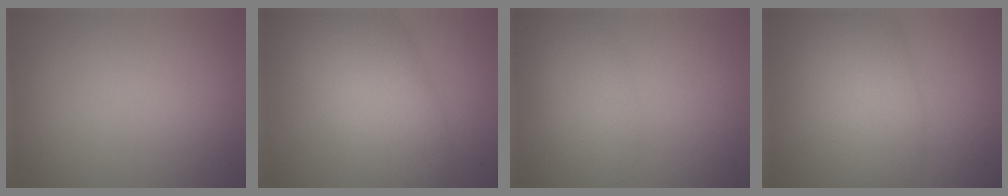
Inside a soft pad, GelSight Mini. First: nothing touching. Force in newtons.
{"total": 8.6, "press": 8.6, "slide": 0.2}
{"total": 2.8, "press": 2.8, "slide": 0.1}
{"total": 5.9, "press": 5.9, "slide": 0.1}